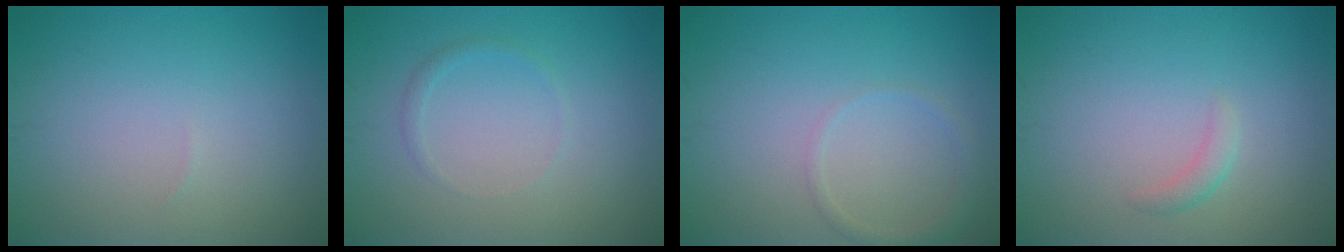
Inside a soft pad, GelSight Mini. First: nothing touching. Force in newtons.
{"total": 0.8, "press": 0.8, "slide": 0.1}
{"total": 1.4, "press": 1.4, "slide": 0.1}
{"total": 1.1, "press": 1.1, "slide": 0.1}